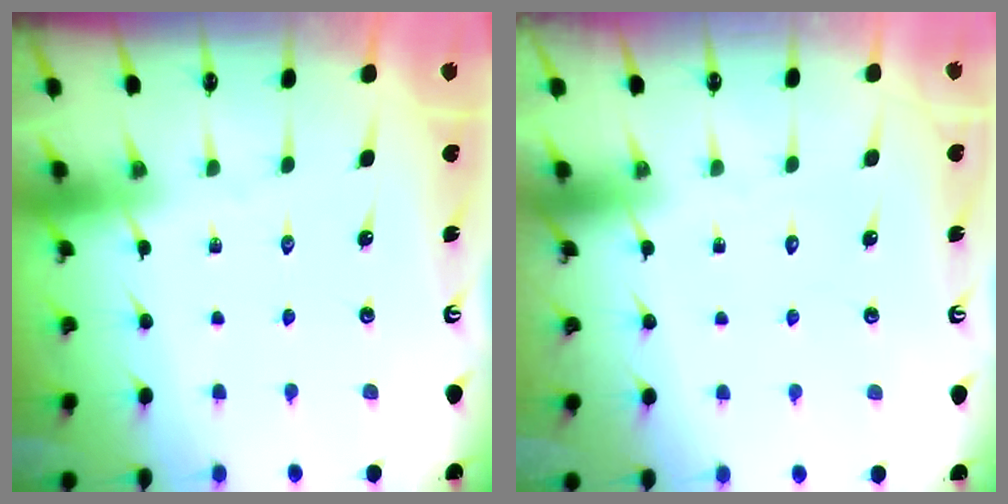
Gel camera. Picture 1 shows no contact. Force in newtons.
{"total": 1.7, "press": 1.7, "slide": 0.1}